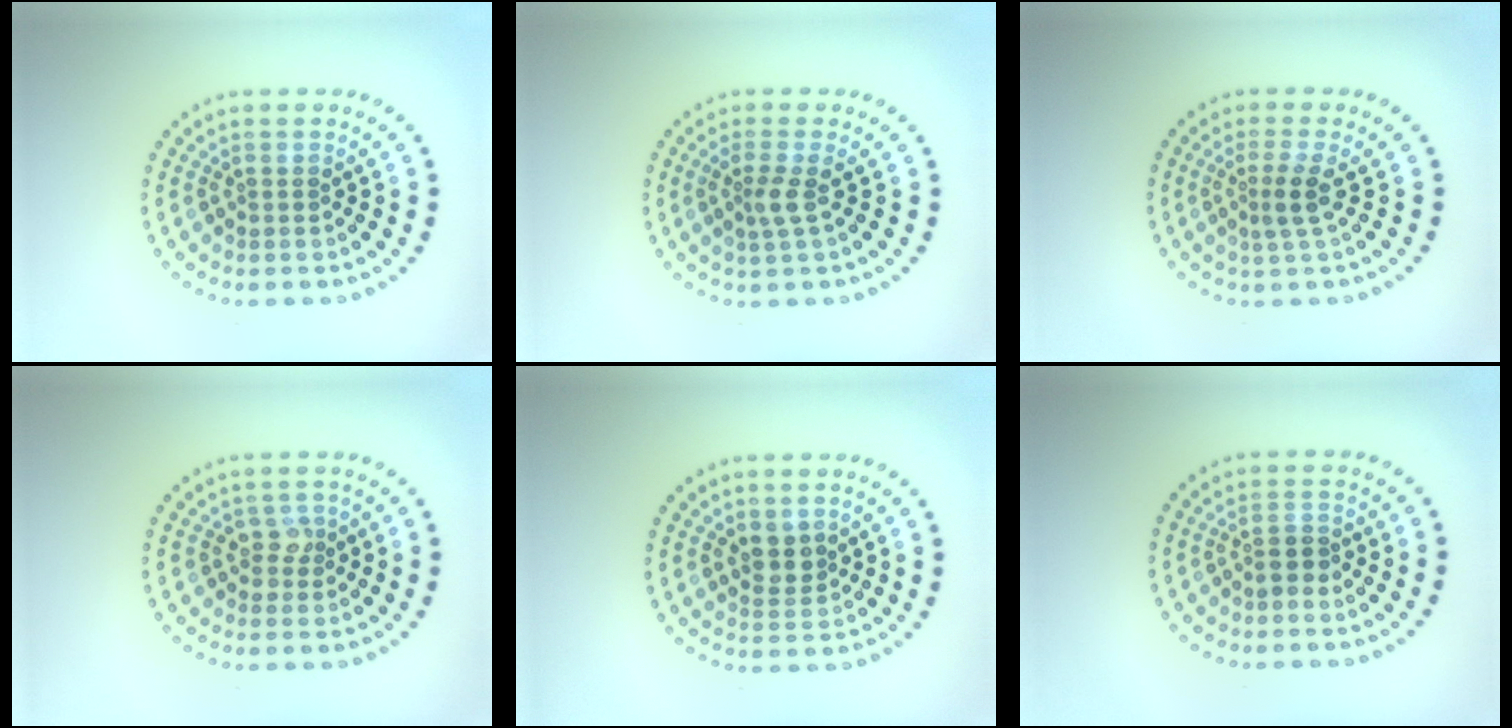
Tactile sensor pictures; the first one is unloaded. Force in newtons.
{"total": 2.0, "press": 1.4, "slide": 1.4}
{"total": 2.1, "press": 1.6, "slide": 1.4}
{"total": 1.5, "press": 1.3, "slide": 0.7}
{"total": 1.9, "press": 1.7, "slide": 0.9}
{"total": 1.6, "press": 1.4, "slide": 0.8}